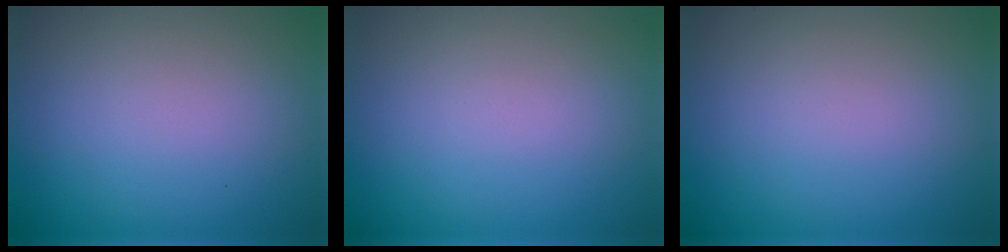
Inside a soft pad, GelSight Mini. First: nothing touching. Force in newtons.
{"total": 0.0}
{"total": 0.0}